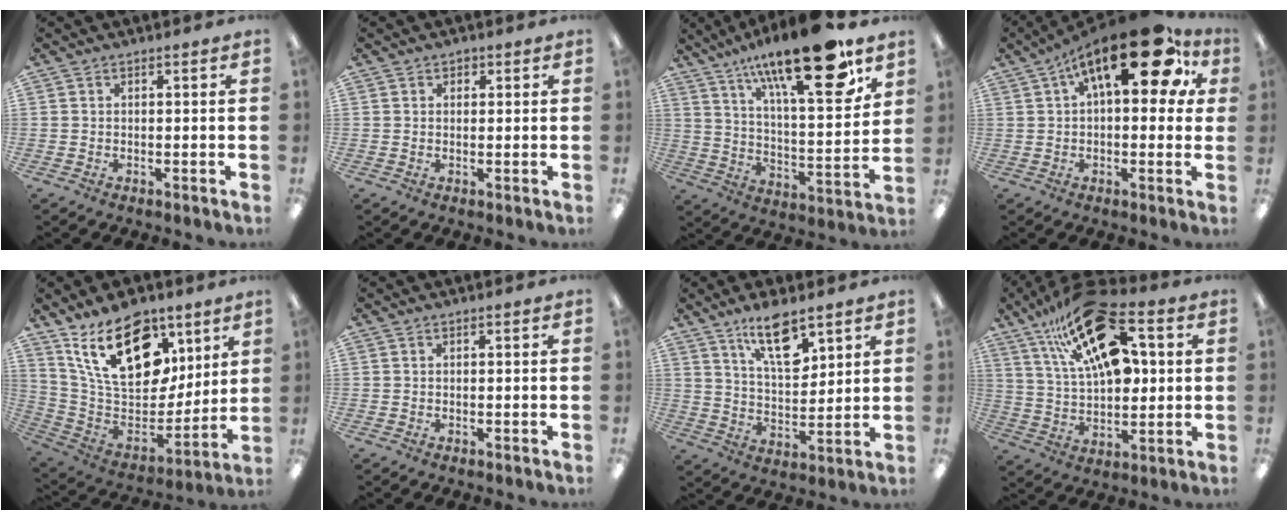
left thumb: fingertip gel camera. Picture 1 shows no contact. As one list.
[{"total": 1.2, "force": [0.6, 1.0, 0.2], "torque": [0.004, 0.000, 0.009]}, {"total": 23.0, "force": [15.3, 6.2, 16.0], "torque": [-0.244, -0.098, 0.244]}, {"total": 19.2, "force": [8.7, 7.6, 15.3], "torque": [-0.222, -0.030, 0.134]}, {"total": 22.7, "force": [12.4, 12.8, 14.0], "torque": [-0.250, -0.065, 0.224]}, {"total": 0.0}, {"total": 12.4, "force": [8.2, 5.0, 7.8], "torque": [-0.121, -0.040, 0.141]}, {"total": 23.6, "force": [11.7, 11.3, 17.1], "torque": [-0.283, -0.052, 0.200]}]